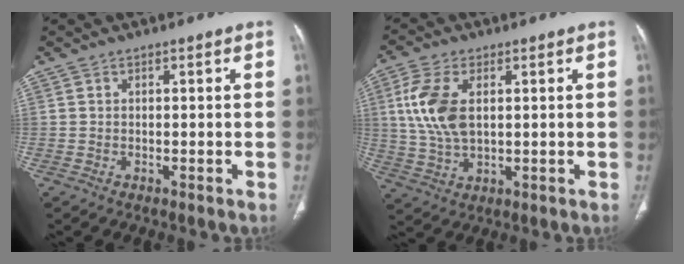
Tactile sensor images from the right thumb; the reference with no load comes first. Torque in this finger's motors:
{"motor_torque": [-0.36, 0.49, 1.41, 0.52, 0.43]}